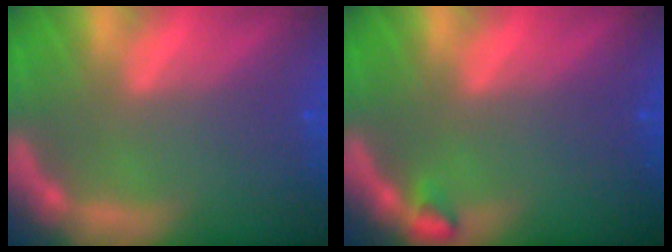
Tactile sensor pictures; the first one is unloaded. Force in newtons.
{"total": 0.9}